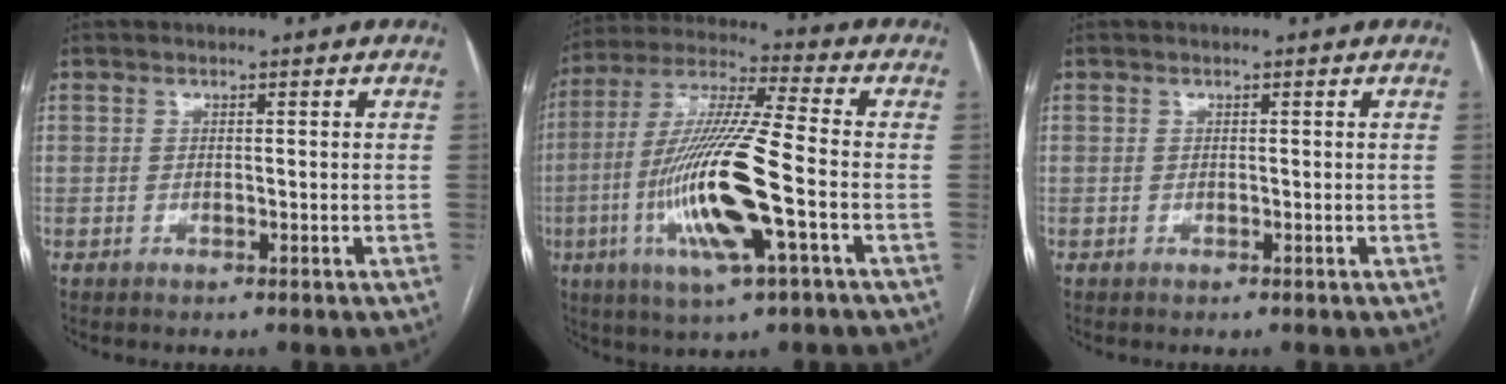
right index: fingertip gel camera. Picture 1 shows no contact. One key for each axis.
{"total": 17.0, "fx": -4.6, "fy": 1.0, "fz": 16.3, "tx": -0.339, "ty": -0.015, "tz": -0.087}
{"total": 0.0}